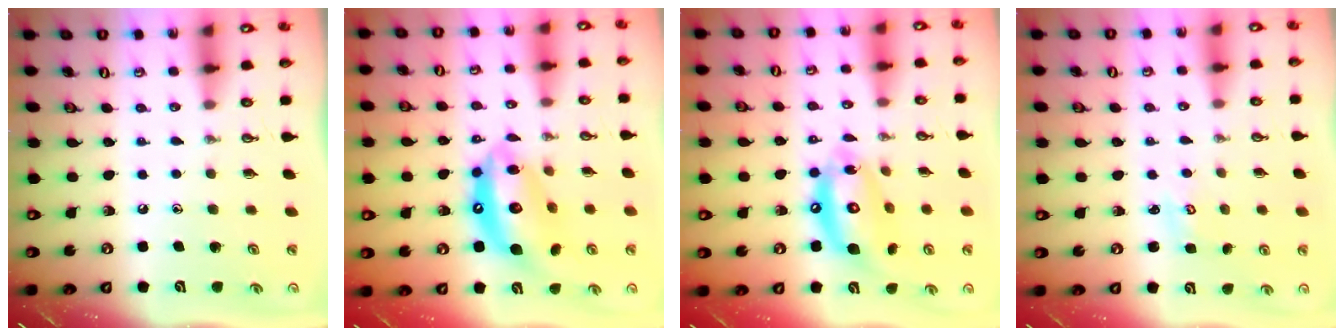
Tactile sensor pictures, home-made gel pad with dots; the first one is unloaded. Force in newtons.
{"total": 15.9, "press": 15.8, "slide": 1.6}
{"total": 15.5, "press": 15.4, "slide": 2.0}
{"total": 1.8, "press": 1.8, "slide": 0.2}